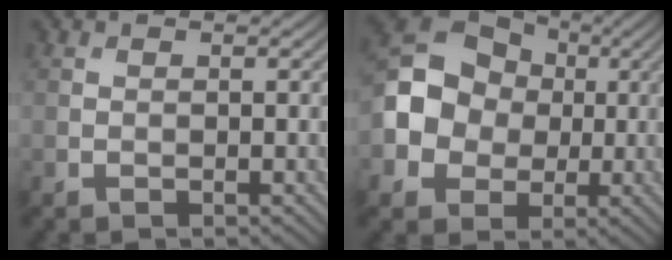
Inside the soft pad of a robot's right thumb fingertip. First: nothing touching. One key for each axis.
{"total": 11.5, "fx": -0.3, "fy": 9.8, "fz": 6.1, "tx": -0.142, "ty": 0.004, "tz": -0.025}